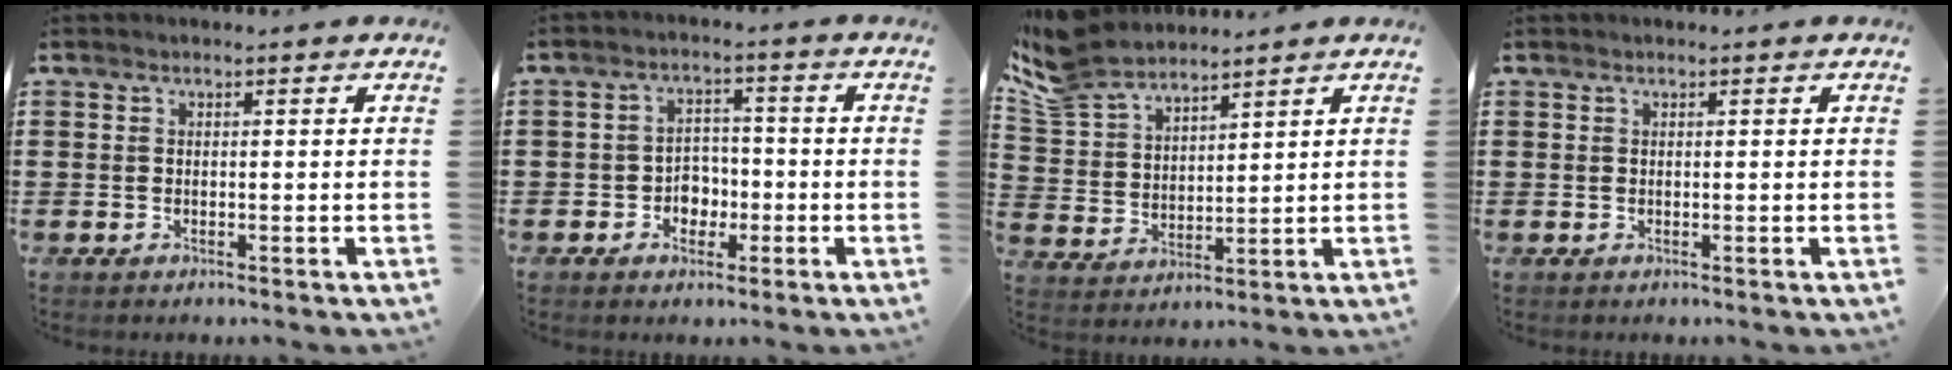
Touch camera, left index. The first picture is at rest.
{"total": 4.0, "force": [-1.7, 3.2, 1.6], "torque": [-0.030, 0.003, -0.041]}
{"total": 7.8, "force": [6.9, 2.7, 2.4], "torque": [-0.079, -0.018, 0.130]}
{"total": 0.0}